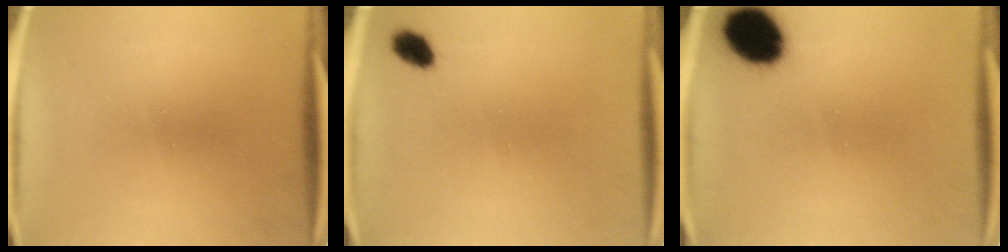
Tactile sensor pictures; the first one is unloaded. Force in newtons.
{"total": 3.0}
{"total": 12.3}